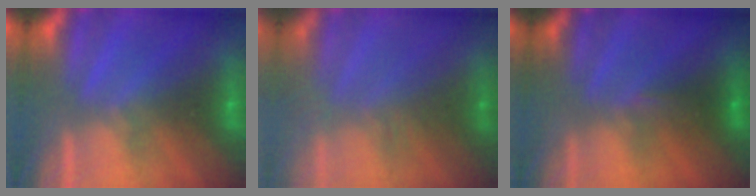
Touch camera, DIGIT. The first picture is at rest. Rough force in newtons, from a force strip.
{"total": 2.8}
{"total": 3.6}